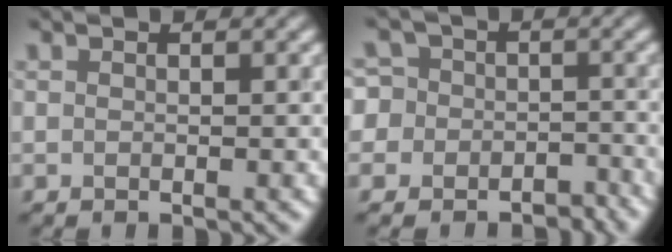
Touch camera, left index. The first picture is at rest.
{"total": 8.1, "force": [-4.5, 6.7, 0.6], "torque": [-0.003, 0.006, -0.096]}